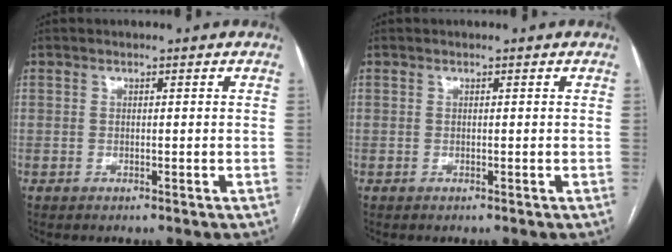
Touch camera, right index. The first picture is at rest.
{"total": 0.0}